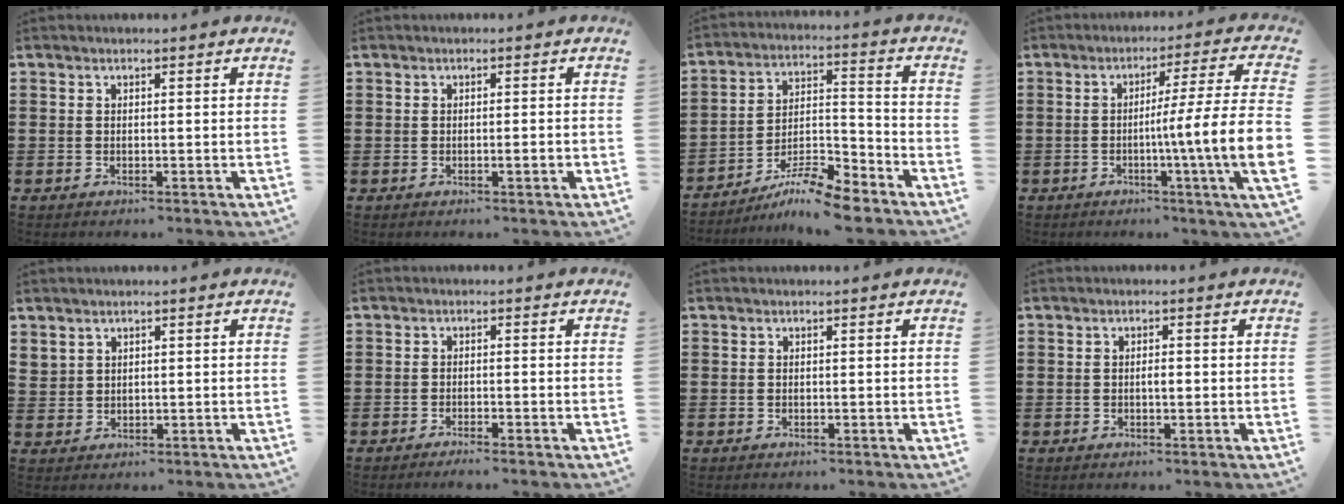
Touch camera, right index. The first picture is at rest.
{"total": 1.2, "force": [-0.4, 0.1, 1.1], "torque": [-0.017, -0.002, -0.007]}
{"total": 8.9, "force": [-7.9, 1.2, 3.9], "torque": [-0.058, 0.024, -0.149]}
{"total": 9.3, "force": [-1.2, -0.6, 9.2], "torque": [-0.153, -0.031, -0.035]}
{"total": 2.0, "force": [1.7, 1.0, 0.3], "torque": [-0.009, 0.004, 0.034]}
{"total": 1.0, "force": [-1.0, -0.1, 0.3], "torque": [-0.006, 0.000, -0.020]}
{"total": 0.0}
{"total": 1.5, "force": [-0.2, 0.5, 1.4], "torque": [-0.026, 0.000, -0.004]}